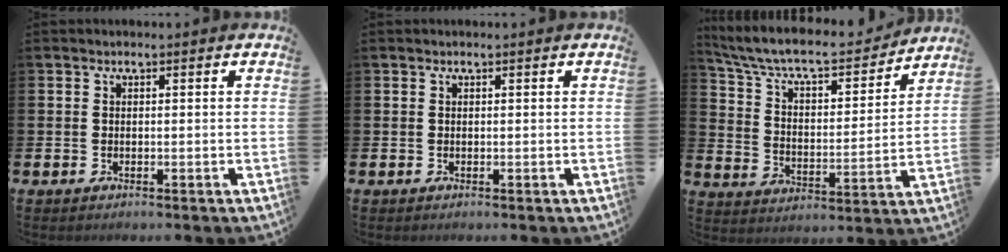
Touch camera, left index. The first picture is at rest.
{"total": 0.0}
{"total": 8.5, "force": [7.6, 2.2, 3.1], "torque": [-0.089, -0.054, 0.125]}